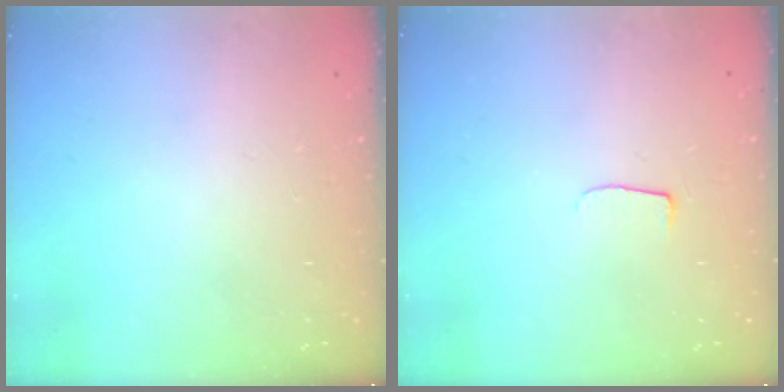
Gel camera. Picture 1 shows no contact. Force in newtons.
{"total": 5.1, "press": 5.0, "slide": 0.6}